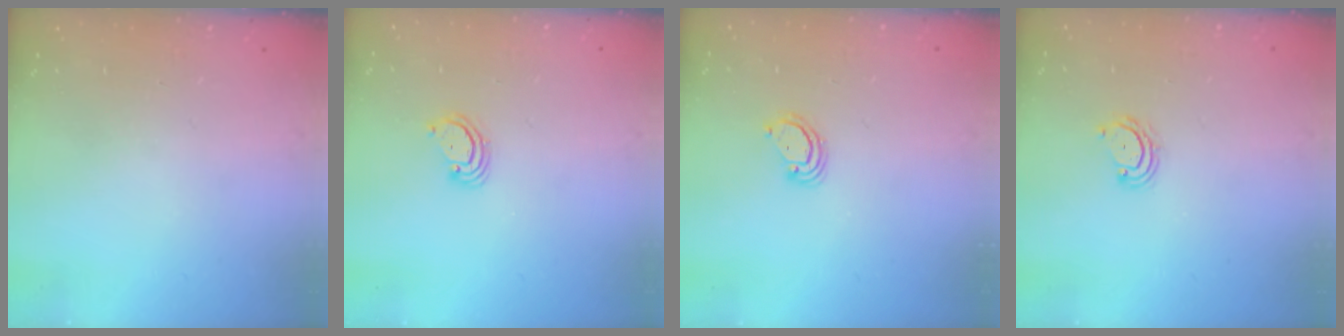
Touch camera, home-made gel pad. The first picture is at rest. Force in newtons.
{"total": 2.8, "press": 2.8, "slide": 0.3}
{"total": 3.6, "press": 3.6, "slide": 0.3}
{"total": 4.1, "press": 4.1, "slide": 0.6}